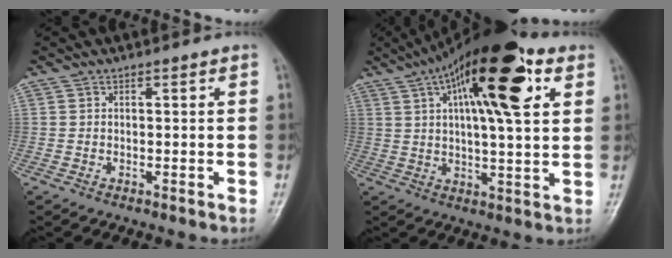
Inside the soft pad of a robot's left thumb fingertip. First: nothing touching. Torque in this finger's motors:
{"motor_torque": [2.43, 1.70, 2.34, -0.43, 0.51]}